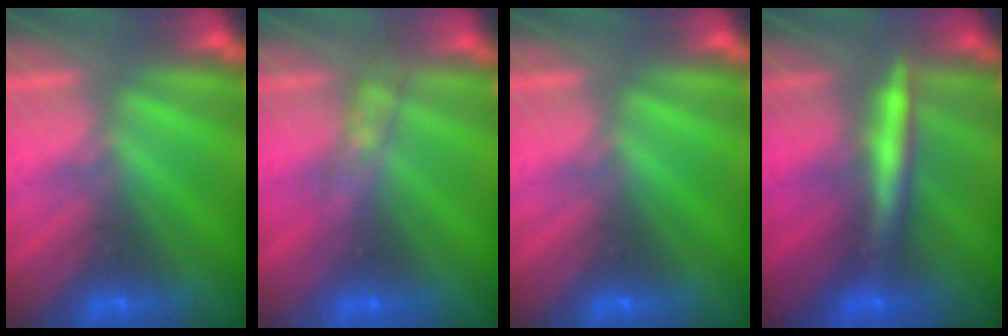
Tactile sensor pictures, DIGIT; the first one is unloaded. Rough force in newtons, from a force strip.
{"total": 2.8}
{"total": 0.0}
{"total": 2.9}